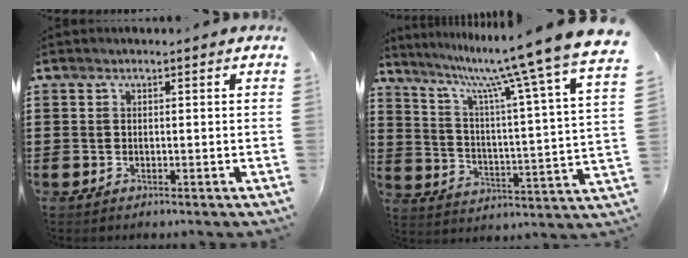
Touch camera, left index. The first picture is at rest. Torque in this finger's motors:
{"motor_torque": [1.03, -1.11, 1.05, 0.21]}